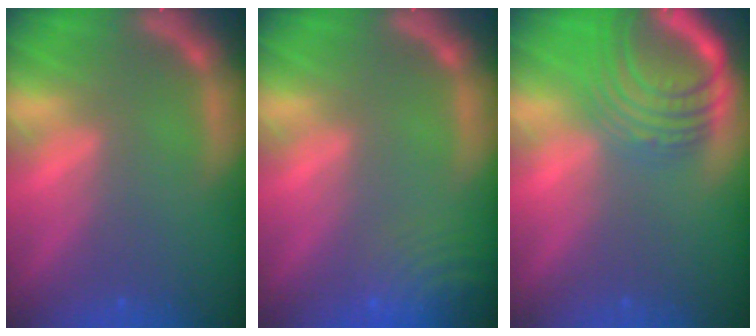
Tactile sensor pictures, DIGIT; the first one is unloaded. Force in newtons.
{"total": 8.5}
{"total": 9.1}